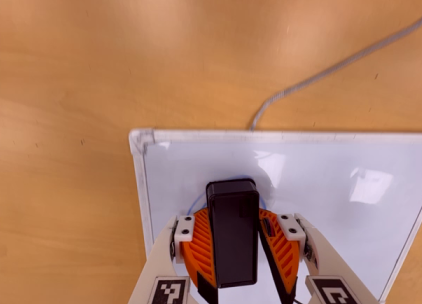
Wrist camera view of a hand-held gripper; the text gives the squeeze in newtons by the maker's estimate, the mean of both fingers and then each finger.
{"total": 10.2, "left": 11.7, "right": 8.8}